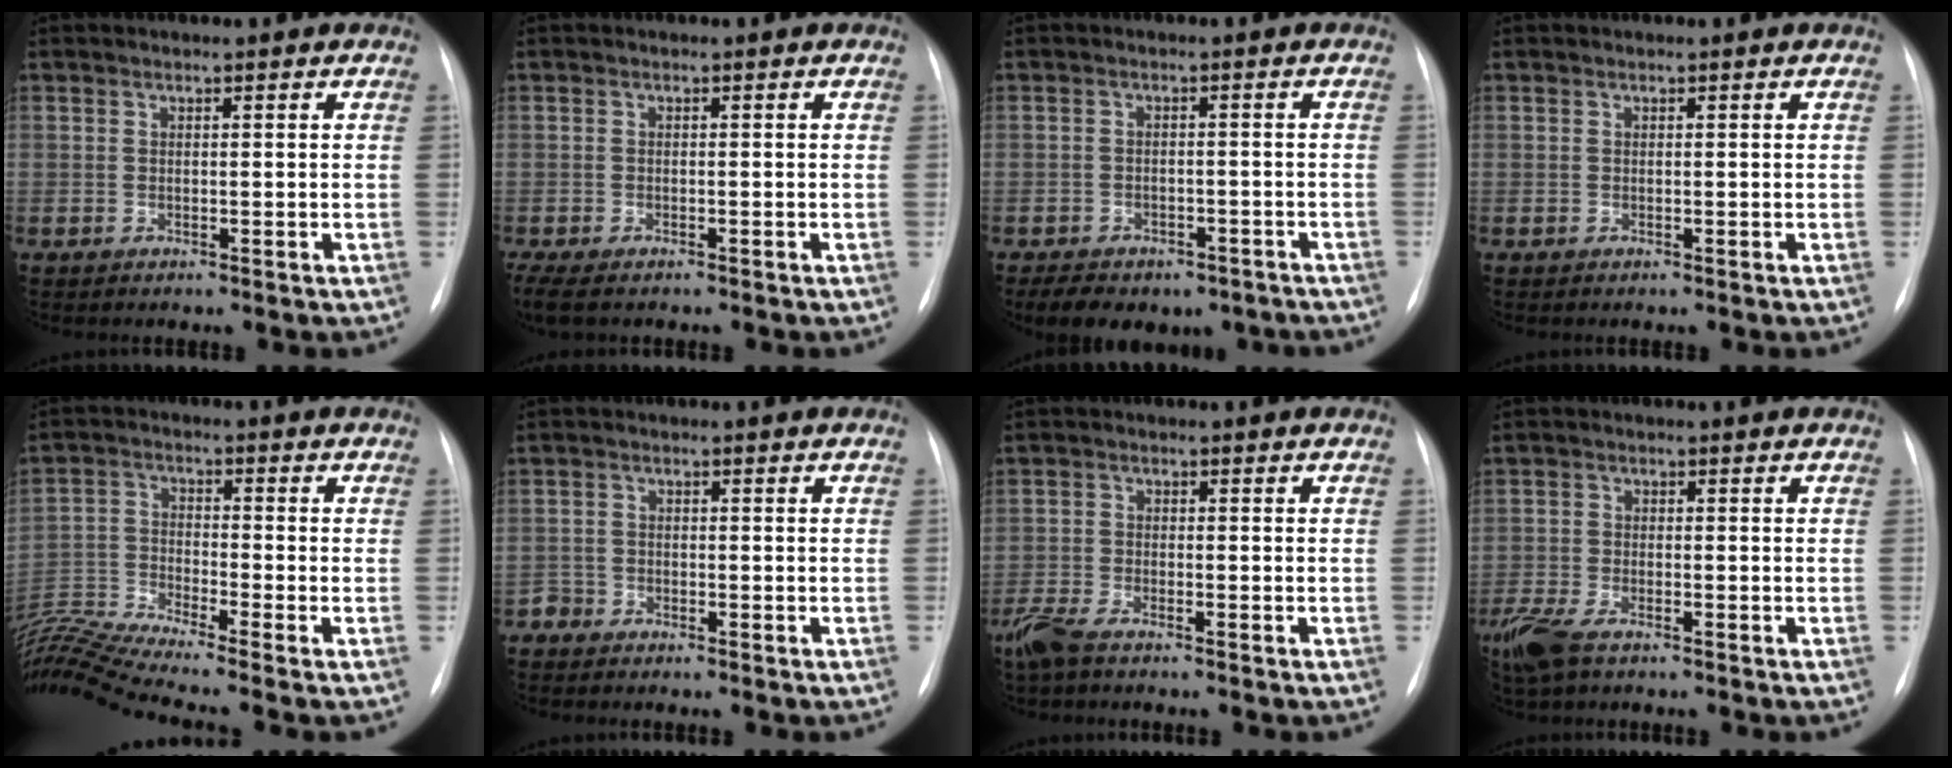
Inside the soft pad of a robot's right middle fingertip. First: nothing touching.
{"total": 6.7, "force": [-5.0, 2.7, 3.6], "torque": [-0.073, -0.009, -0.075]}
{"total": 12.2, "force": [-9.0, 6.5, 4.9], "torque": [-0.083, 0.005, -0.110]}
{"total": 0.0}
{"total": 13.5, "force": [-12.1, -2.1, 5.5], "torque": [-0.121, -0.008, -0.224]}
{"total": 1.5, "force": [-1.3, 0.5, -0.6], "torque": [0.017, 0.000, -0.025]}
{"total": 4.0, "force": [-3.3, 0.7, 2.1], "torque": [-0.053, -0.012, -0.066]}
{"total": 6.1, "force": [-4.5, 1.9, 3.7], "torque": [-0.084, -0.015, -0.083]}